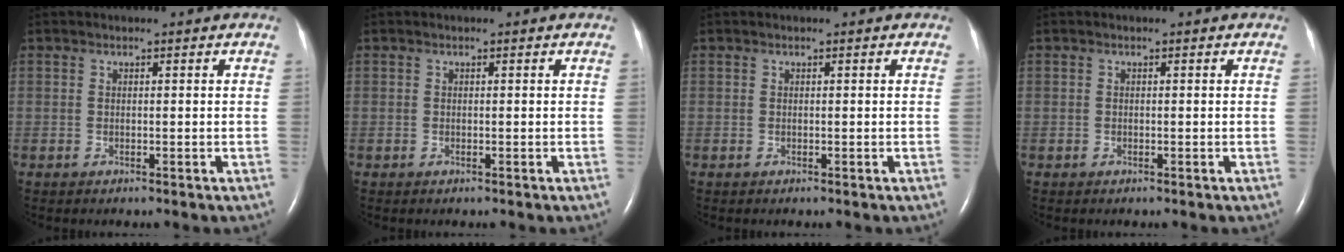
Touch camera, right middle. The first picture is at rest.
{"total": 0.0}
{"total": 0.0}
{"total": 0.0}